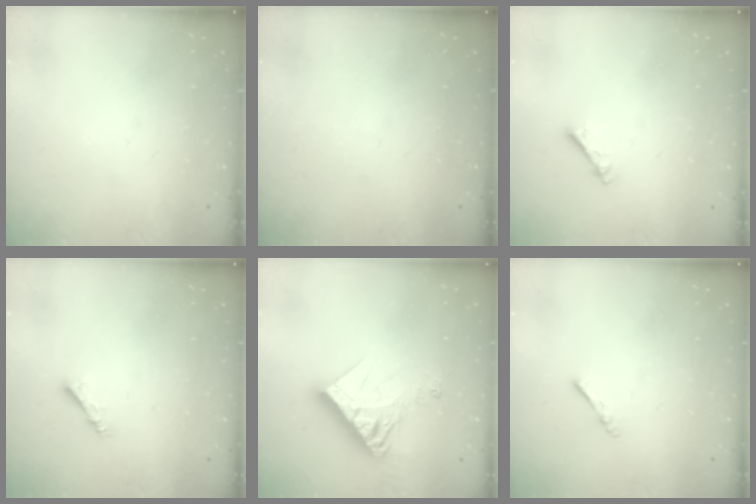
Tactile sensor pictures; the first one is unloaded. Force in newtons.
{"total": 0.0}
{"total": 2.7, "press": 2.7, "slide": 0.4}
{"total": 3.0, "press": 2.9, "slide": 0.6}
{"total": 12.7, "press": 12.6, "slide": 1.6}
{"total": 2.4, "press": 2.3, "slide": 0.5}